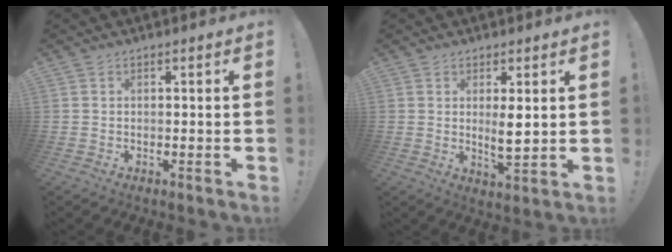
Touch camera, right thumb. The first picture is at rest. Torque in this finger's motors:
{"motor_torque": [-0.42, 0.52, 0.27, 0.34, 0.04]}